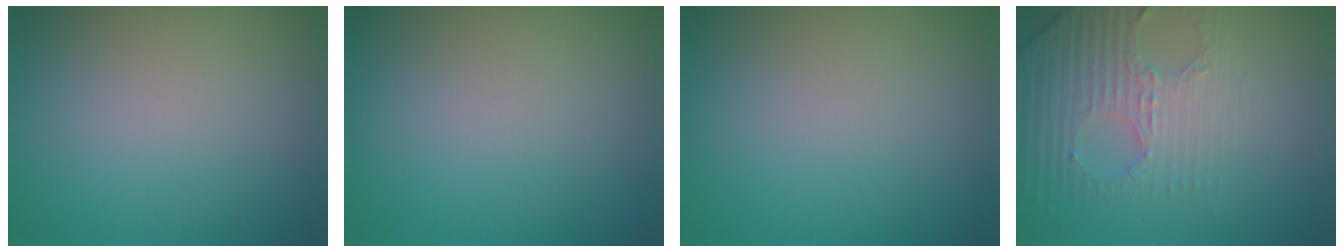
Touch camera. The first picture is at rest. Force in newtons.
{"total": 0.0}
{"total": 0.0}
{"total": 4.4, "press": 3.1, "slide": 3.1}